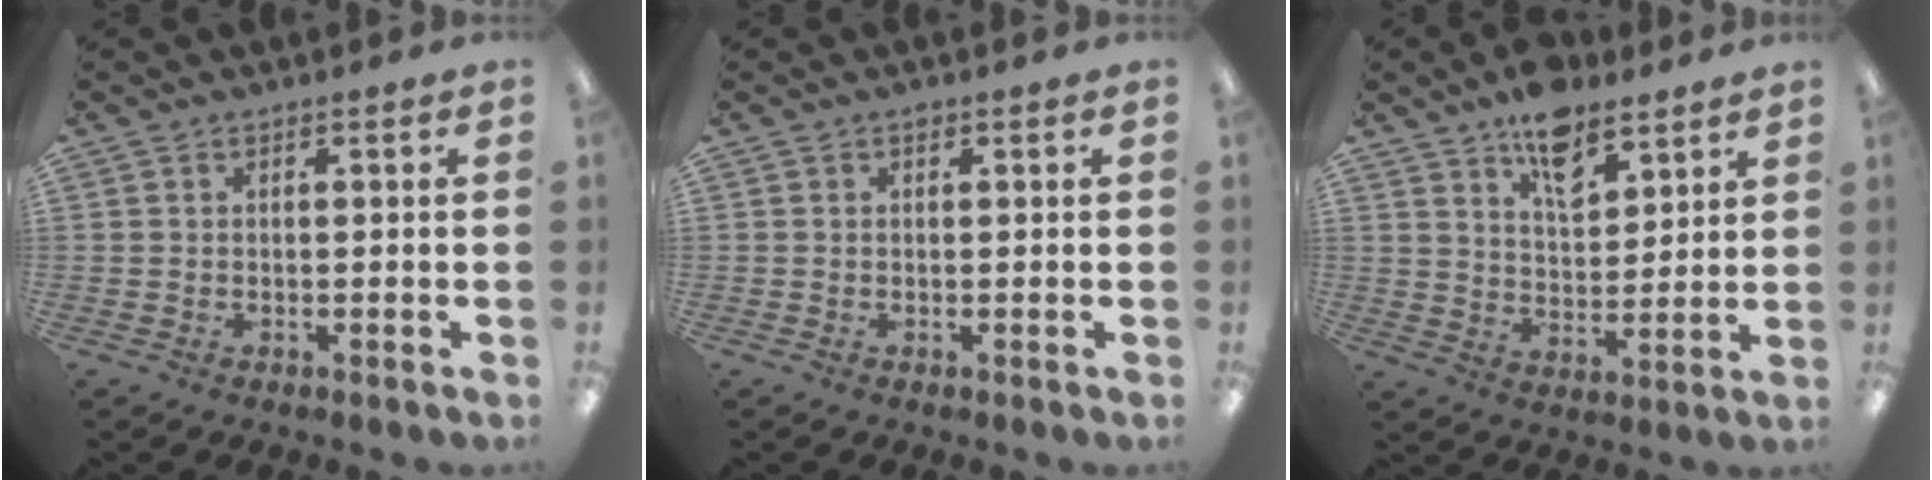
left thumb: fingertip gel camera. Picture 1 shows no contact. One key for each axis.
{"total": 0.7, "fx": 0.5, "fy": 0.4, "fz": 0.3, "tx": -0.007, "ty": 0.003, "tz": 0.009}
{"total": 11.0, "fx": 8.0, "fy": 5.4, "fz": 5.3, "tx": -0.071, "ty": -0.042, "tz": 0.140}